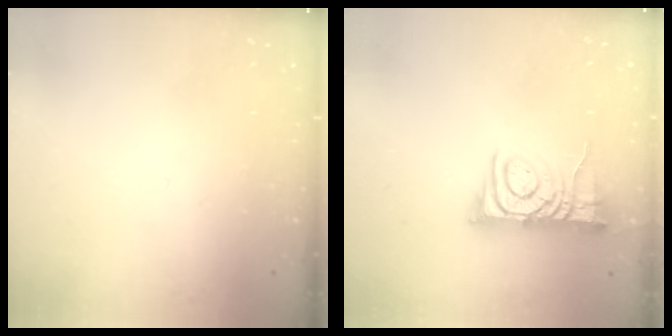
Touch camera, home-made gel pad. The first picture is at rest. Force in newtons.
{"total": 9.1, "press": 9.1, "slide": 1.2}